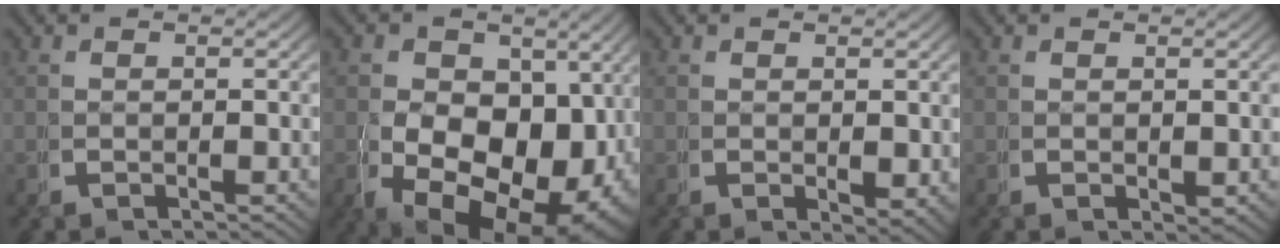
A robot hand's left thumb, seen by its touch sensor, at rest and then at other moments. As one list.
[{"total": 16.2, "force": [-2.8, 11.7, 10.9], "torque": [-0.200, -0.087, -0.010]}, {"total": 1.3, "force": [0.3, 0.7, 1.0], "torque": [-0.011, -0.009, 0.009]}, {"total": 0.6, "force": [0.3, 0.4, 0.4], "torque": [-0.002, -0.005, 0.009]}]